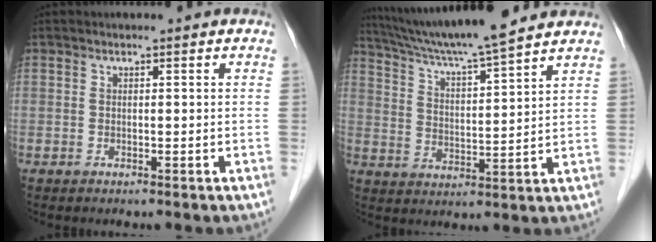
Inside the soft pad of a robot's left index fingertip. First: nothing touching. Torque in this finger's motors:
{"motor_torque": [0.07, -0.45, 0.52, 0.13]}